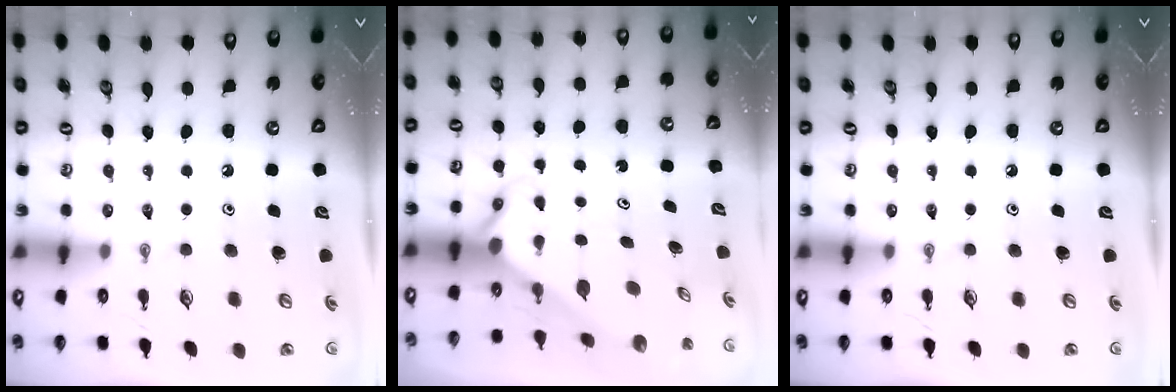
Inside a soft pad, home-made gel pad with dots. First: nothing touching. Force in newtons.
{"total": 2.8, "press": 2.8, "slide": 0.2}
{"total": 0.0}